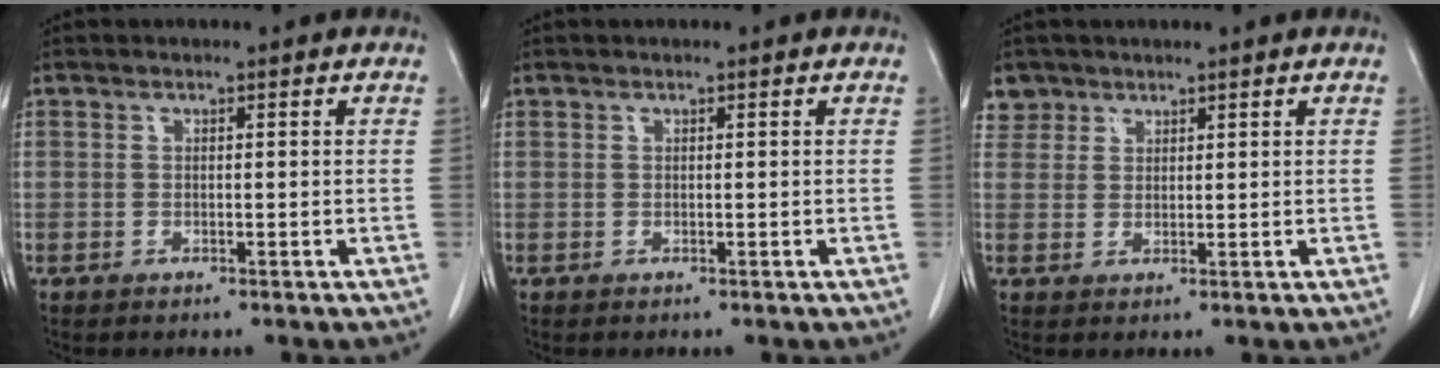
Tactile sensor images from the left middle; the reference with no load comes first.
{"total": 0.0}
{"total": 3.0, "force": [2.2, 2.0, -0.4], "torque": [0.018, 0.005, 0.039]}